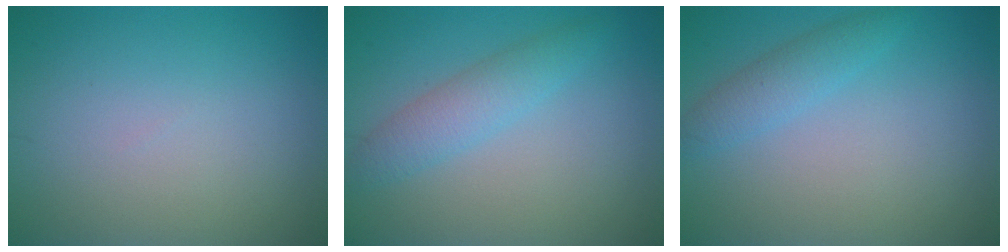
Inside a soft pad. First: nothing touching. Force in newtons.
{"total": 2.9, "press": 2.9, "slide": 0.1}
{"total": 2.2, "press": 2.2, "slide": 0.0}